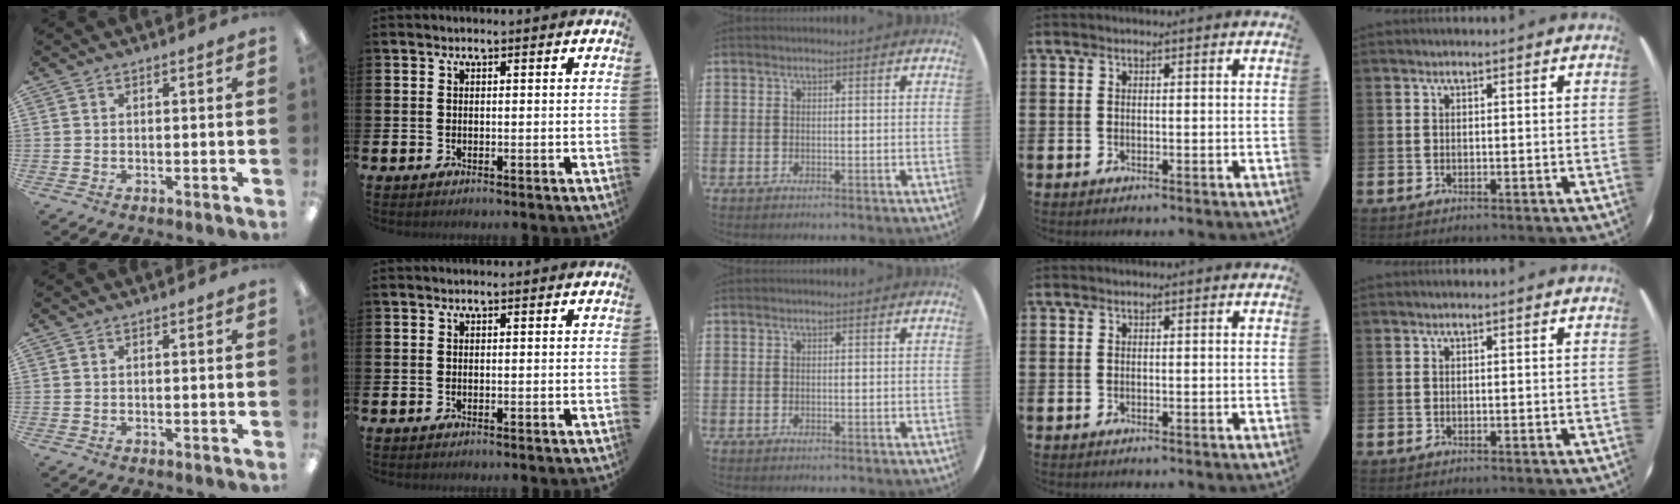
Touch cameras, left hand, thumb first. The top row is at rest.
{}